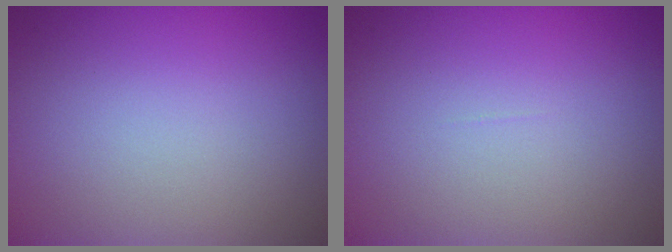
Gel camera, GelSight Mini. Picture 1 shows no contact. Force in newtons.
{"total": 0.0}